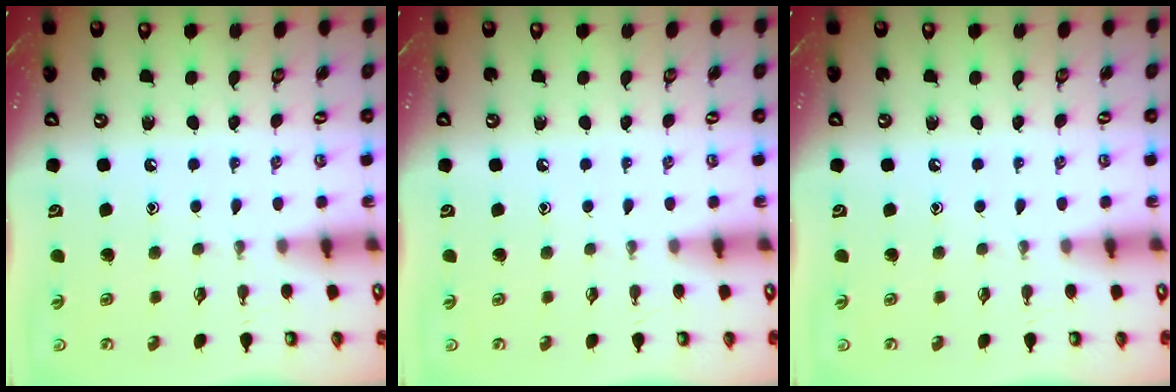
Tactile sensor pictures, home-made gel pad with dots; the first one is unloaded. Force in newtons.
{"total": 0.0}
{"total": 0.0}